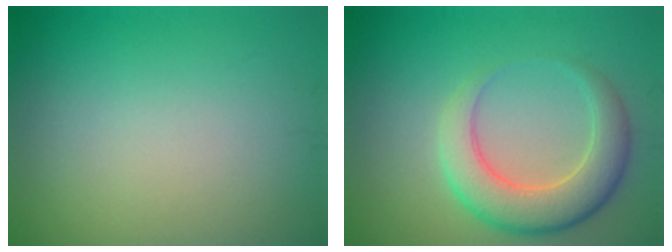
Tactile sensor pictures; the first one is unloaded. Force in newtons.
{"total": 5.7, "press": 5.7, "slide": 0.3}